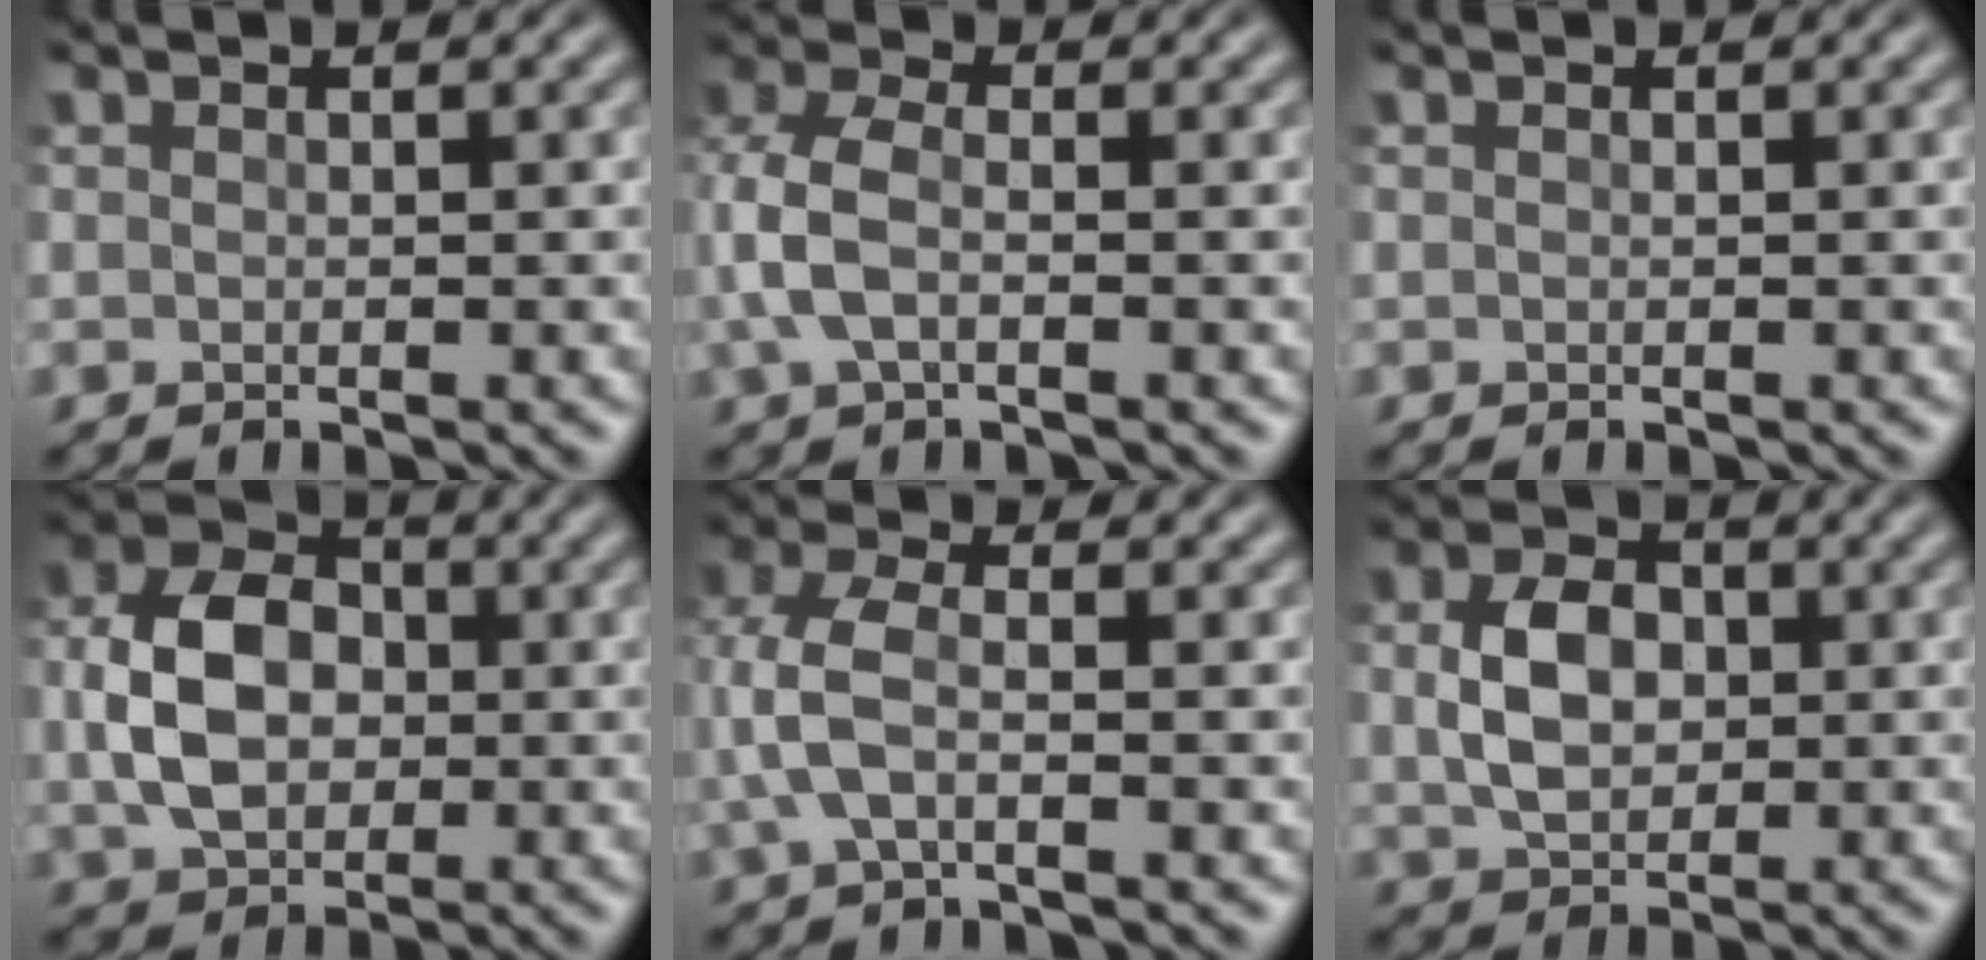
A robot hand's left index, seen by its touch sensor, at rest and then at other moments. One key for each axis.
{"total": 4.3, "fx": -0.4, "fy": 2.5, "fz": 3.4, "tx": -0.090, "ty": 0.008, "tz": -0.018}
{"total": 0.0}
{"total": 6.9, "fx": 0.0, "fy": 5.1, "fz": 4.7, "tx": -0.097, "ty": 0.008, "tz": -0.008}
{"total": 4.1, "fx": -0.2, "fy": 2.0, "fz": 3.6, "tx": -0.092, "ty": 0.008, "tz": -0.012}
{"total": 4.7, "fx": 0.4, "fy": 3.4, "fz": 3.2, "tx": -0.073, "ty": 0.001, "tz": 0.005}